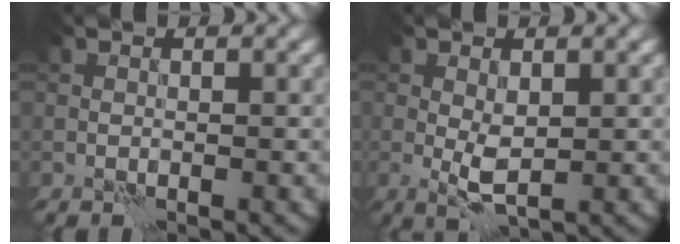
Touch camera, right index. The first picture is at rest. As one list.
[{"total": 2.7, "force": [0.1, 1.1, 2.5], "torque": [-0.048, -0.002, 0.003]}]